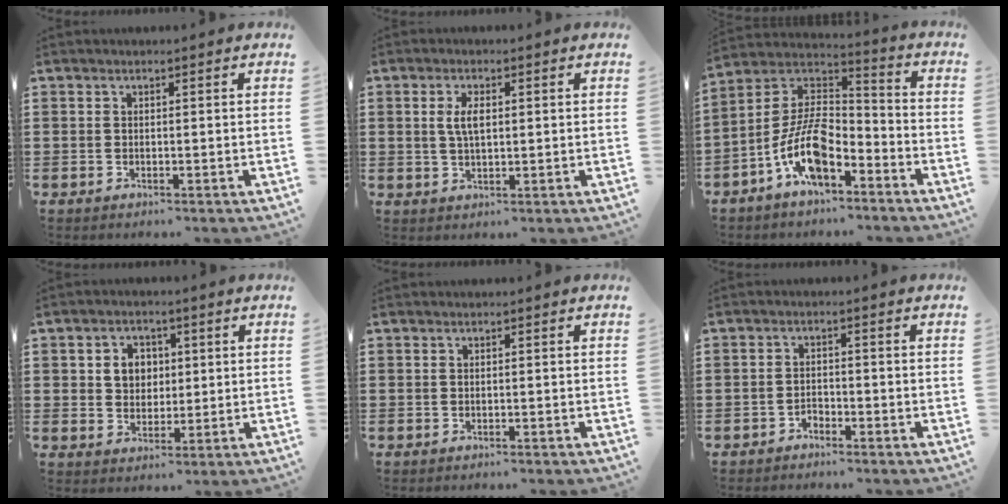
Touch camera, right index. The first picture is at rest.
{"total": 3.7, "force": [0.6, 1.3, 3.4], "torque": [-0.069, 0.007, 0.008]}
{"total": 11.1, "force": [-5.9, 4.7, 8.2], "torque": [-0.191, -0.001, -0.118]}
{"total": 4.1, "force": [0.8, 3.5, 2.0], "torque": [-0.045, 0.009, 0.009]}
{"total": 0.0}
{"total": 1.6, "force": [-1.5, 0.6, 0.2], "torque": [-0.009, 0.002, -0.032]}